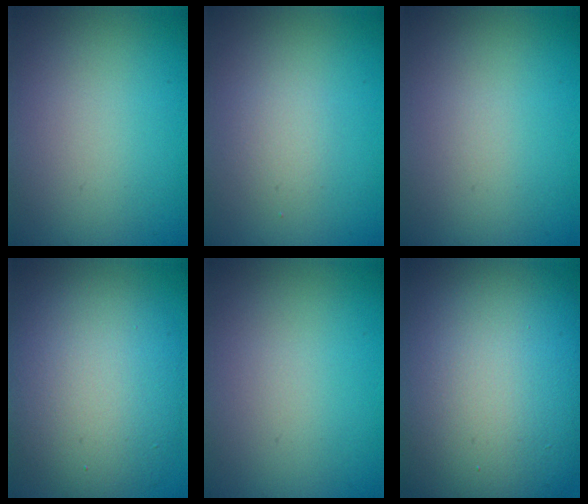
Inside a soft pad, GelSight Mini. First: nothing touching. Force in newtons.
{"total": 1.4, "press": 1.4, "slide": 0.0}
{"total": 0.0}
{"total": 10.5, "press": 10.5, "slide": 0.6}
{"total": 0.0}
{"total": 19.2, "press": 19.1, "slide": 0.9}